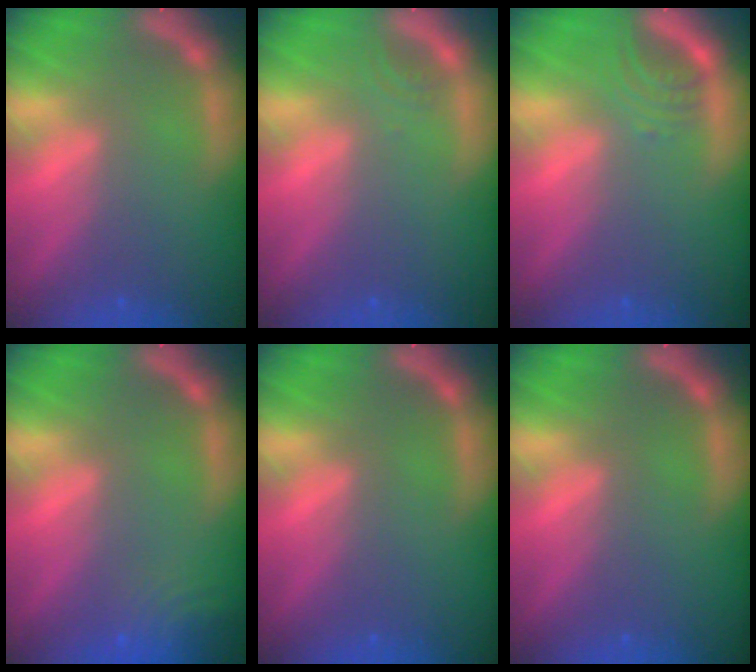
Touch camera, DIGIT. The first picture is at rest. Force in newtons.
{"total": 1.0}
{"total": 2.5}
{"total": 5.1}
{"total": 0.0}
{"total": 0.0}